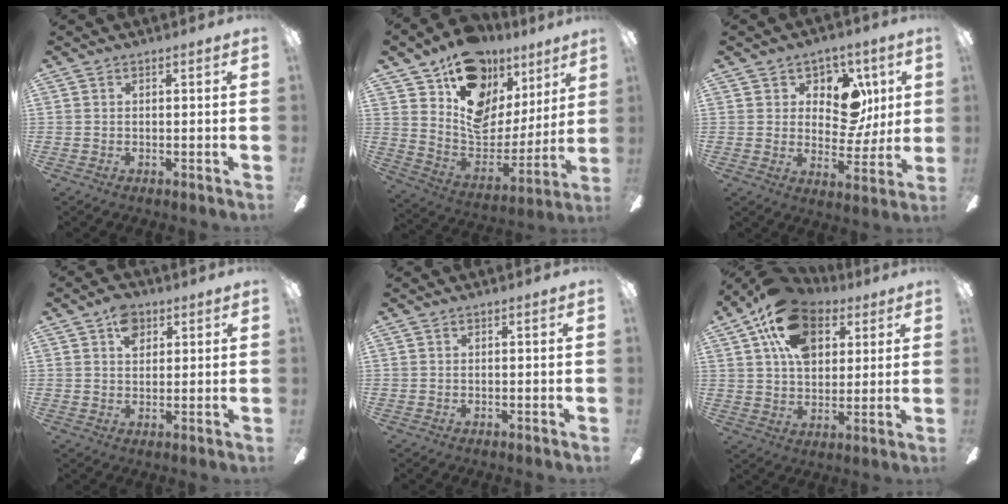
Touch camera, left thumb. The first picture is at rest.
{"total": 18.1, "force": [11.1, 11.5, 8.6], "torque": [-0.128, -0.078, 0.199]}
{"total": 11.2, "force": [3.8, 8.4, 6.4], "torque": [-0.095, -0.005, 0.073]}
{"total": 6.0, "force": [2.8, 4.2, 3.2], "torque": [-0.040, 0.000, 0.048]}
{"total": 0.0}
{"total": 15.2, "force": [7.5, 9.8, 8.8], "torque": [-0.152, -0.010, 0.138]}